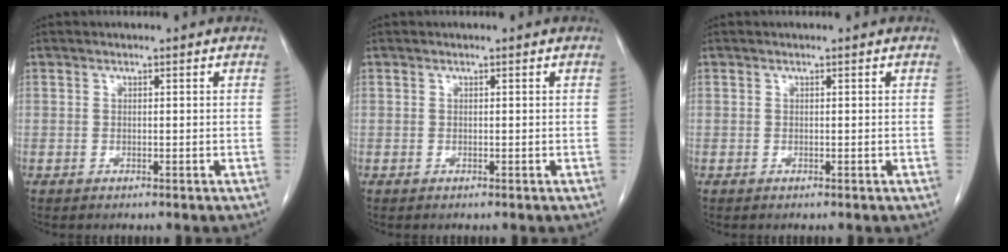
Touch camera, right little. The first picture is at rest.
{"total": 0.0}
{"total": 0.0}